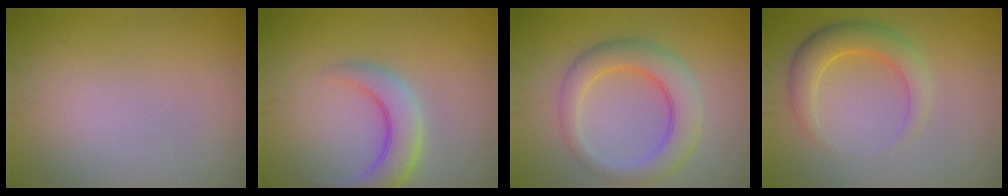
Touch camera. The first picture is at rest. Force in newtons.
{"total": 4.6, "press": 4.6, "slide": 0.2}
{"total": 5.1, "press": 5.1, "slide": 0.3}
{"total": 3.6, "press": 3.6, "slide": 0.2}